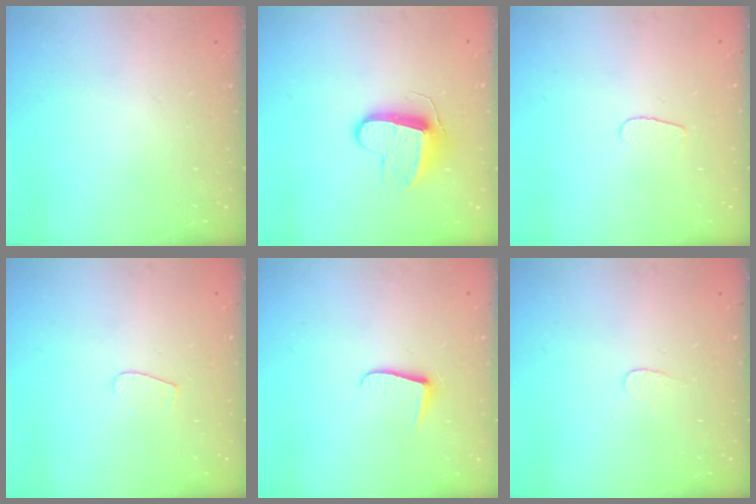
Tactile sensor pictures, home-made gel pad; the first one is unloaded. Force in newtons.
{"total": 10.1, "press": 10.1, "slide": 0.4}
{"total": 3.3, "press": 3.3, "slide": 0.4}
{"total": 3.7, "press": 3.7, "slide": 0.3}
{"total": 5.6, "press": 5.6, "slide": 0.7}
{"total": 3.0, "press": 3.0, "slide": 0.2}